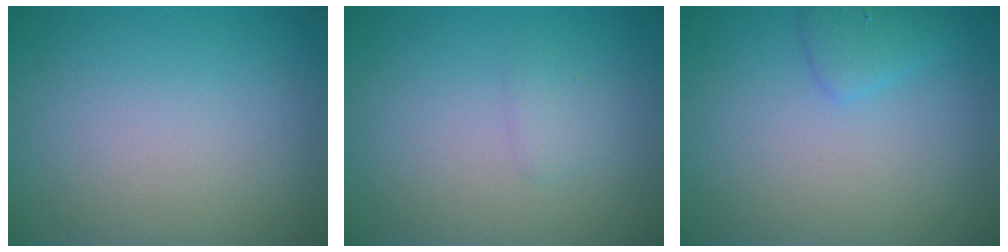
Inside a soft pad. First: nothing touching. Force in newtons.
{"total": 0.9, "press": 0.9, "slide": 0.1}
{"total": 1.6, "press": 1.6, "slide": 0.1}